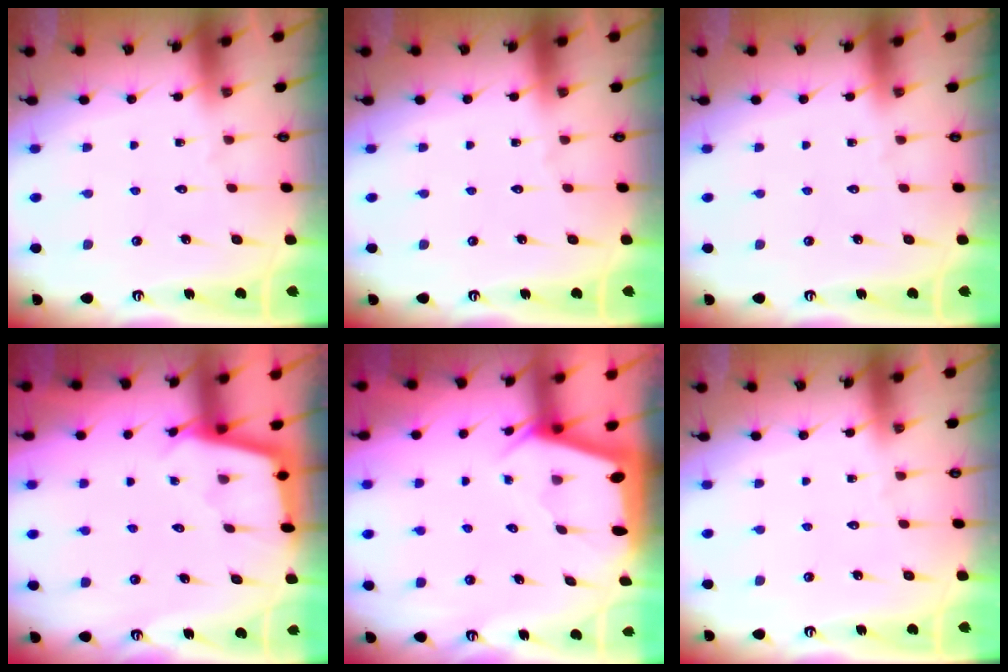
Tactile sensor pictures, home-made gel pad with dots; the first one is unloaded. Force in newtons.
{"total": 0.0}
{"total": 0.0}
{"total": 2.5, "press": 2.5, "slide": 0.2}
{"total": 2.1, "press": 2.0, "slide": 0.3}
{"total": 0.0}